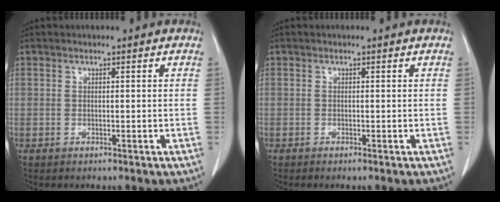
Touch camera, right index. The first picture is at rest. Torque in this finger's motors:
{"motor_torque": [0.03, -0.02, -0.10, 0.00]}